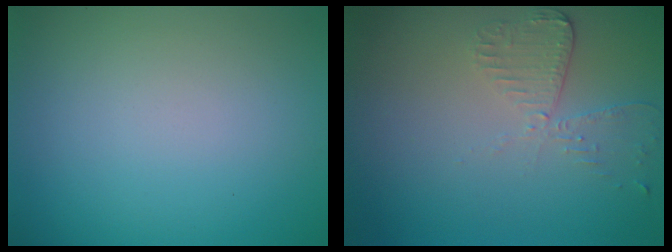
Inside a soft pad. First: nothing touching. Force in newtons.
{"total": 2.6, "press": 2.3, "slide": 1.1}